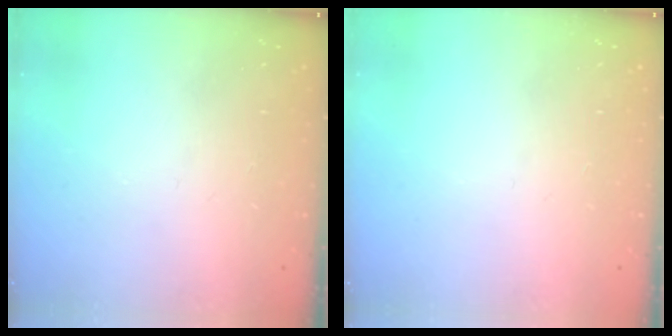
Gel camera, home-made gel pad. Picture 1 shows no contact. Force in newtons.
{"total": 0.0}